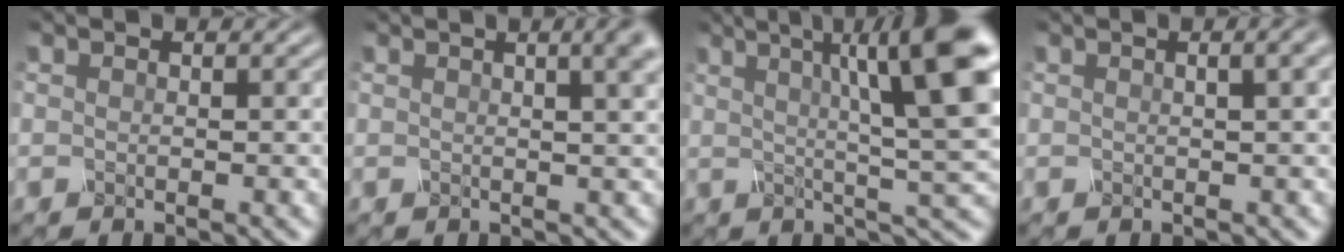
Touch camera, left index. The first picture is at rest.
{"total": 9.1, "force": [3.7, 4.5, 7.0], "torque": [-0.012, 0.067, 0.011]}
{"total": 11.5, "force": [3.2, 2.3, 10.8], "torque": [-0.136, 0.010, 0.059]}
{"total": 7.2, "force": [2.7, 3.6, 5.6], "torque": [-0.015, 0.055, 0.004]}